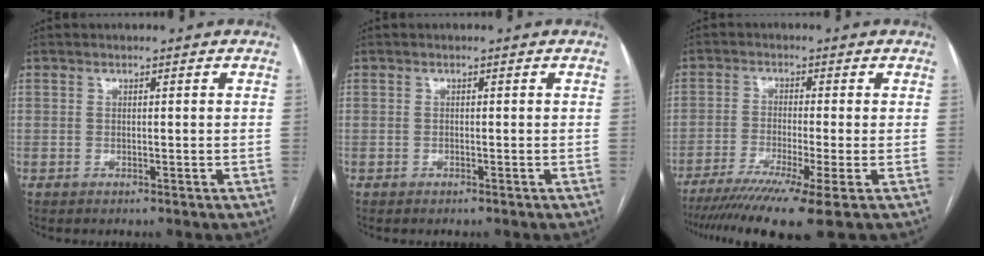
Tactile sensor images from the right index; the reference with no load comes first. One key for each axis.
{"total": 0.0}
{"total": 12.1, "fx": -8.5, "fy": -1.0, "fz": 8.6, "tx": -0.141, "ty": -0.030, "tz": -0.134}